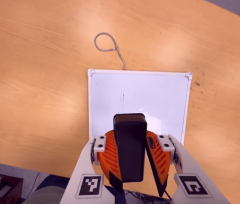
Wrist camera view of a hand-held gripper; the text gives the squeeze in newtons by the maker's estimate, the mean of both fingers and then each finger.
{"total": 11.5, "left": 10.8, "right": 12.1}